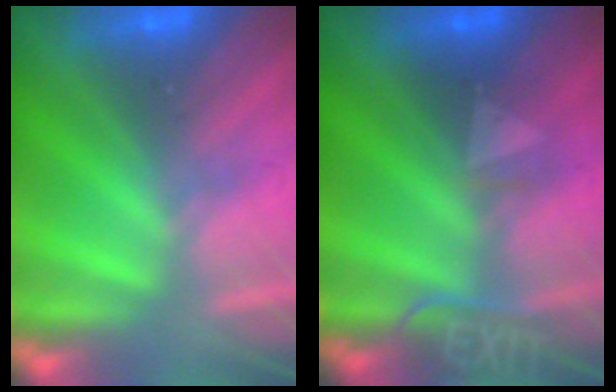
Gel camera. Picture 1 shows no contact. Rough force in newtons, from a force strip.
{"total": 2.4}